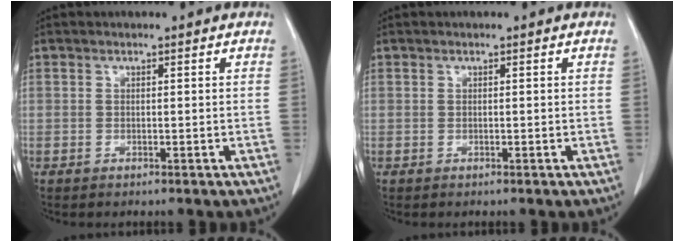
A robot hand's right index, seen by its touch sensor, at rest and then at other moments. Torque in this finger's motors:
{"motor_torque": [0.01, 0.01, 0.00, 0.00]}